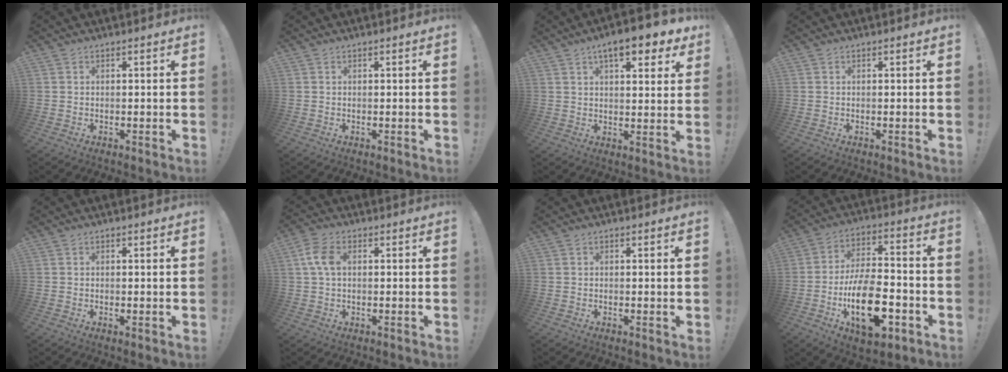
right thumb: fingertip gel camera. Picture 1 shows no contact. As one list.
[{"total": 0.0}, {"total": 9.6, "force": [5.8, 2.9, 7.1], "torque": [-0.095, -0.029, 0.095]}, {"total": 0.0}, {"total": 0.6, "force": [0.2, 0.0, 0.5], "torque": [-0.004, -0.003, 0.003]}, {"total": 6.5, "force": [1.1, 4.0, 5.0], "torque": [-0.101, 0.006, 0.020]}, {"total": 0.6, "force": [0.2, -0.2, 0.5], "torque": [-0.004, -0.003, 0.003]}, {"total": 20.9, "force": [-7.5, 10.6, 16.4], "torque": [-0.286, 0.037, -0.116]}]